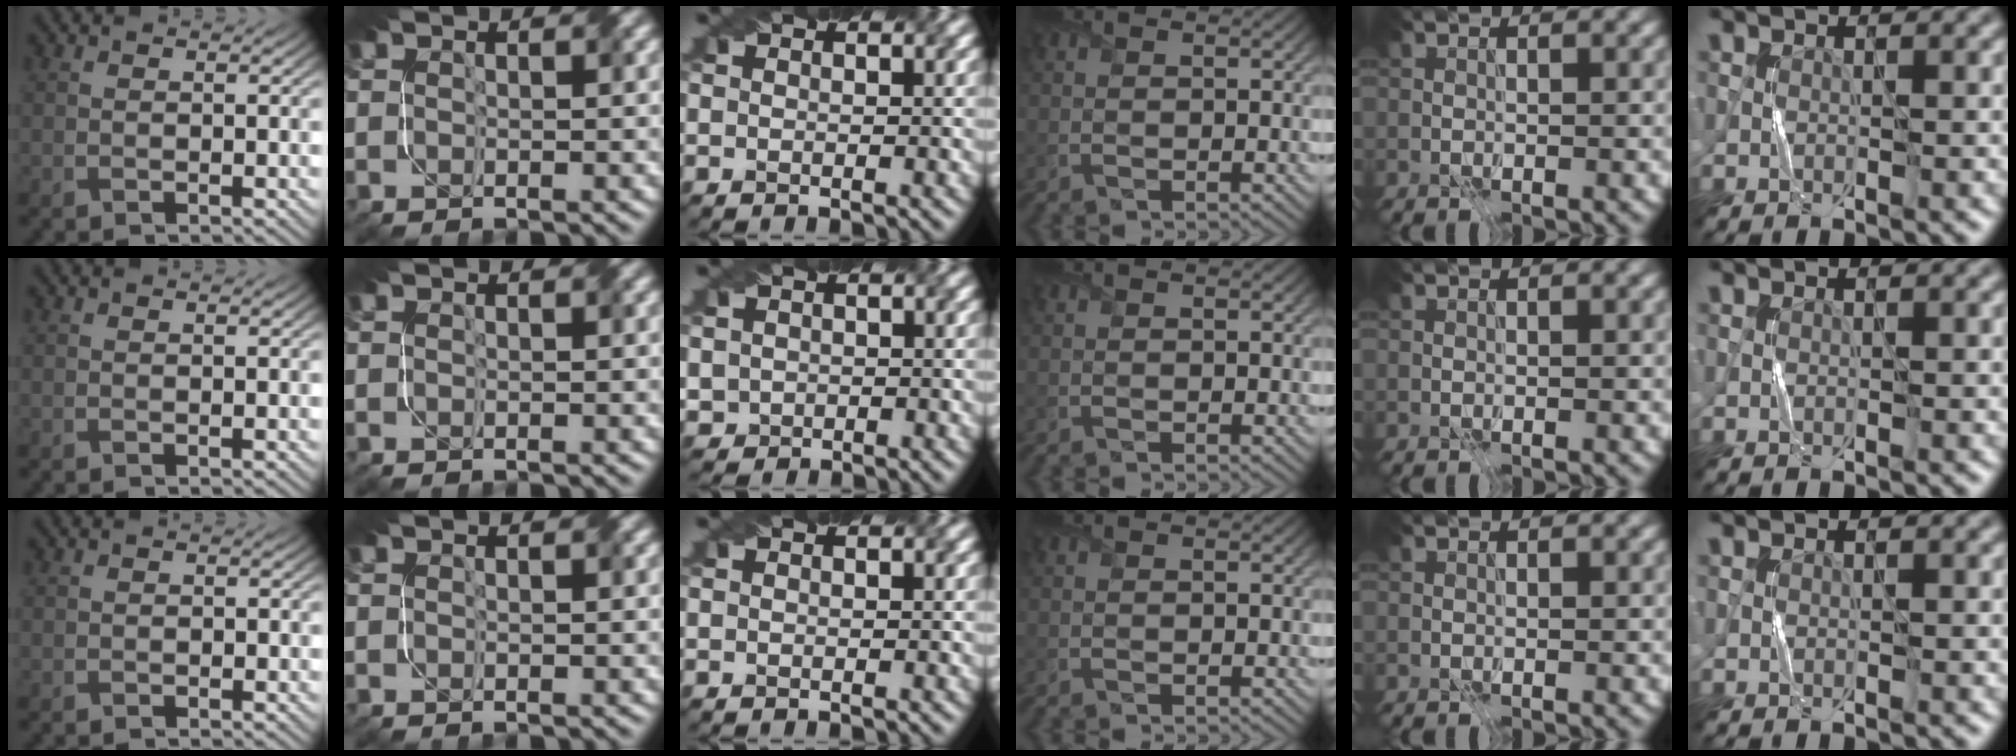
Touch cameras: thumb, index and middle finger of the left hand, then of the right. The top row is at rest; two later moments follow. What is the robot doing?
{"motion": "fold", "object": "paper"}